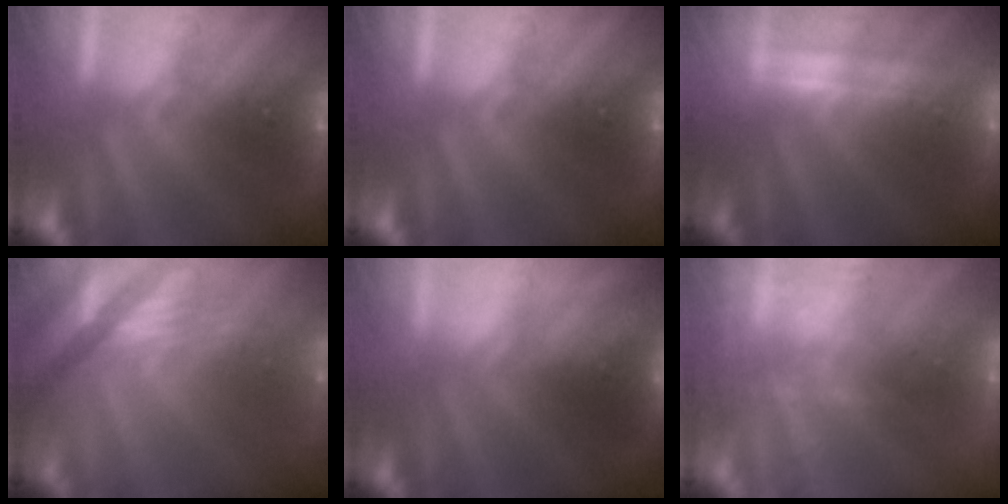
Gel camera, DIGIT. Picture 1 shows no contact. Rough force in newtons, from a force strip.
{"total": 0.0}
{"total": 2.2}
{"total": 2.4}
{"total": 2.5}
{"total": 2.4}